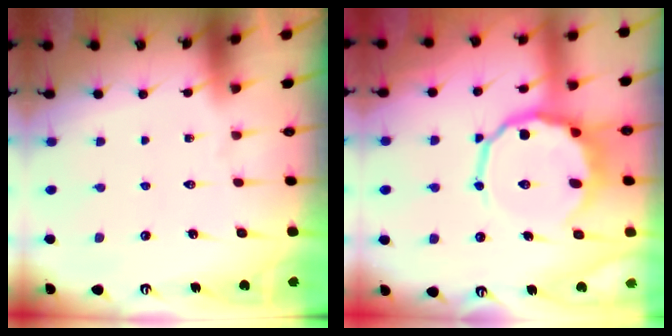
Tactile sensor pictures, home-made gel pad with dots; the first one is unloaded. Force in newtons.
{"total": 10.5, "press": 9.9, "slide": 3.3}